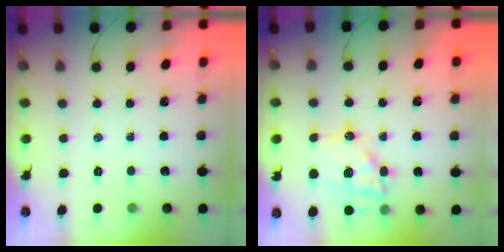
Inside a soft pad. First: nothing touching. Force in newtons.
{"total": 15.9, "press": 15.5, "slide": 3.9}